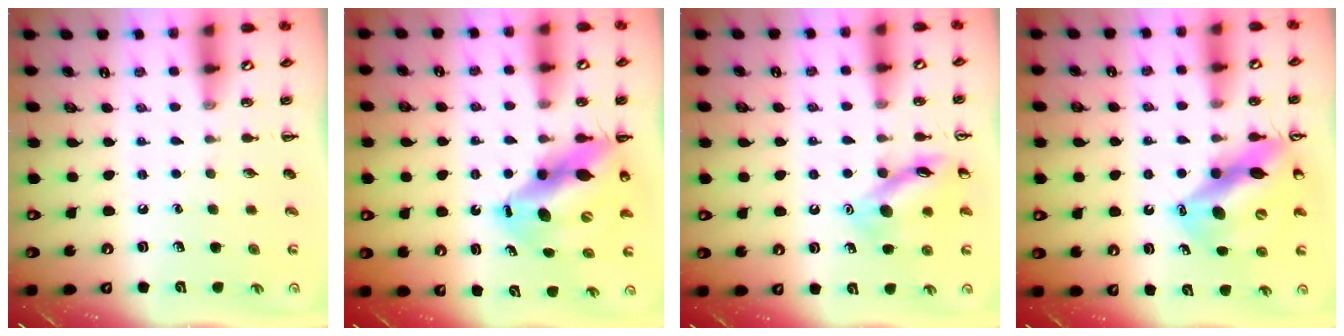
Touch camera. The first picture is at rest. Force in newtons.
{"total": 14.1, "press": 13.6, "slide": 3.8}
{"total": 12.3, "press": 12.3, "slide": 1.0}
{"total": 14.2, "press": 13.5, "slide": 4.4}